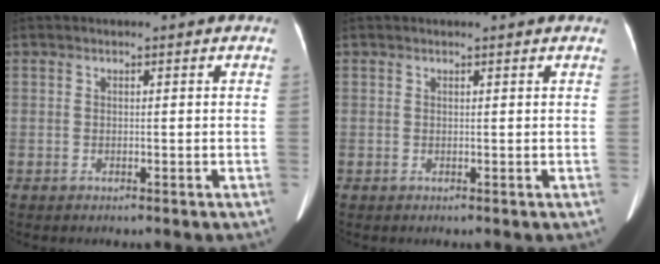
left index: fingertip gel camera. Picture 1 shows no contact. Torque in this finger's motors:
{"motor_torque": [-0.25, 0.21, -0.49, -0.02]}